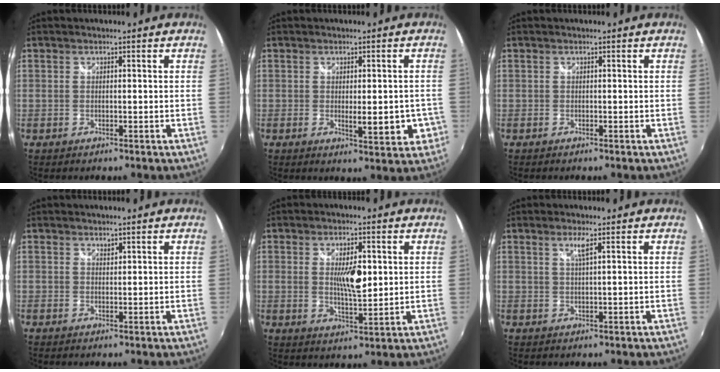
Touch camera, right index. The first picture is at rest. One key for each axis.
{"total": 7.3, "fx": -1.9, "fy": 2.6, "fz": 6.6, "tx": -0.094, "ty": -0.019, "tz": -0.020}
{"total": 0.0}
{"total": 0.9, "fx": 0.8, "fy": 0.3, "fz": 0.1, "tx": -0.002, "ty": 0.000, "tz": 0.014}
{"total": 6.6, "fx": 1.2, "fy": 2.5, "fz": 6.0, "tx": -0.098, "ty": -0.002, "tz": 0.021}
{"total": 2.1, "fx": 1.1, "fy": -0.2, "fz": 1.8, "tx": -0.033, "ty": -0.002, "tz": 0.021}